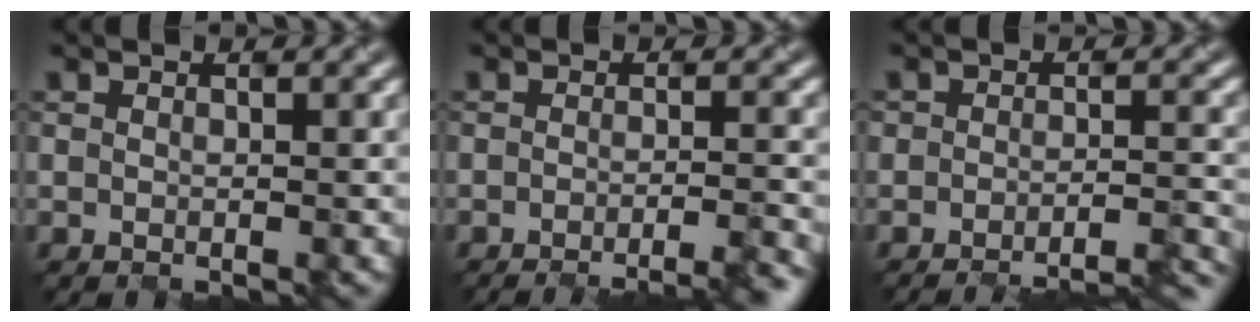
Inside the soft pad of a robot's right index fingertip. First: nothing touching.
{"total": 5.0, "force": [-3.0, 1.2, 3.8], "torque": [-0.024, -0.002, -0.031]}
{"total": 6.8, "force": [-5.9, 1.4, 3.0], "torque": [-0.018, 0.006, -0.062]}